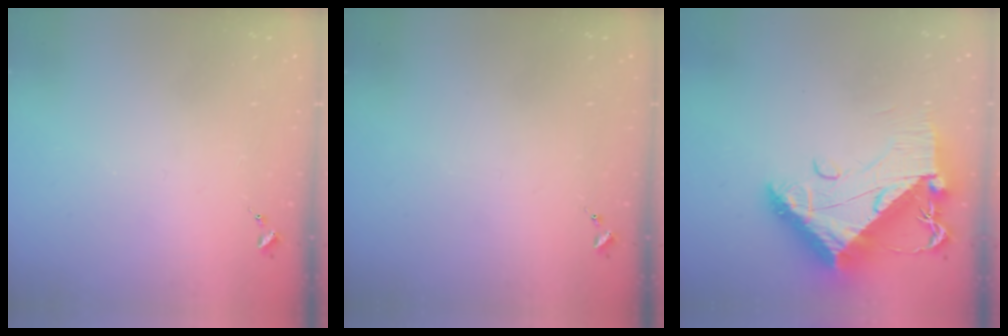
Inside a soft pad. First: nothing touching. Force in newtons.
{"total": 0.0}
{"total": 16.5, "press": 16.4, "slide": 1.8}